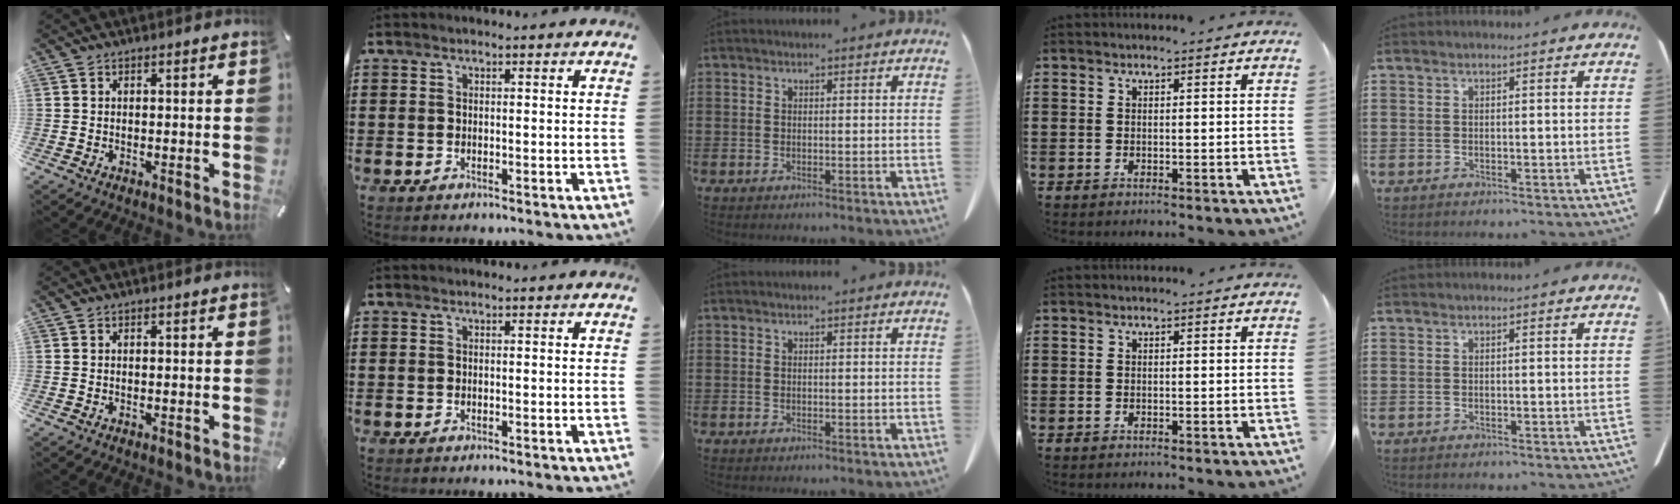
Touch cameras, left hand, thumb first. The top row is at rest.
{}